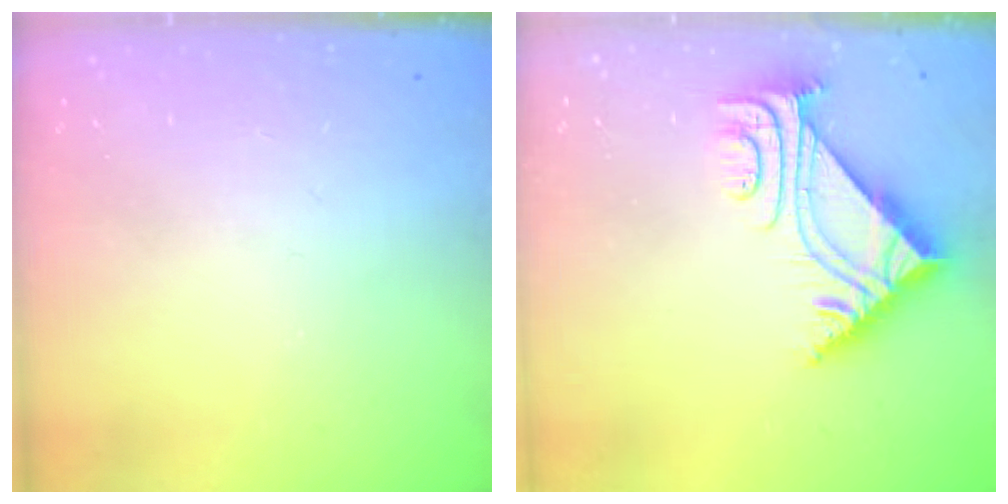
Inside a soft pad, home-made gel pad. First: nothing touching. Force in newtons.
{"total": 6.3, "press": 6.2, "slide": 0.9}